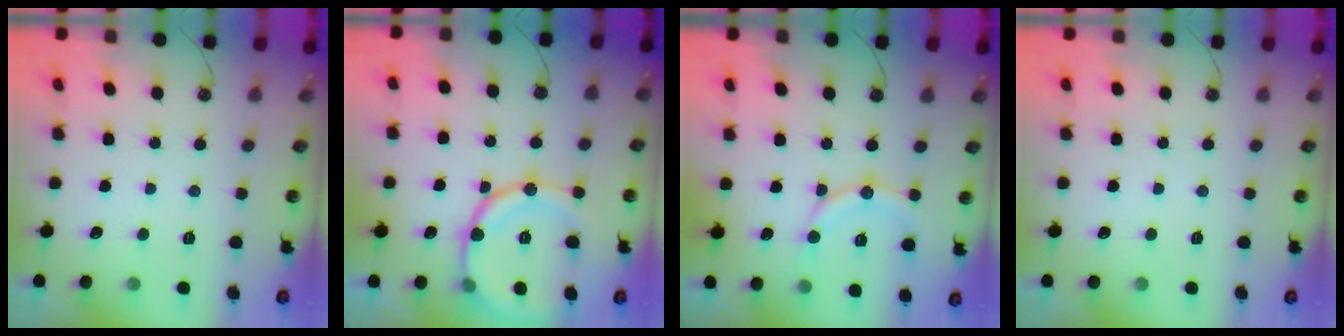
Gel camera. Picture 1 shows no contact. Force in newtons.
{"total": 16.9, "press": 16.8, "slide": 1.9}
{"total": 11.7, "press": 11.4, "slide": 2.7}
{"total": 0.0}